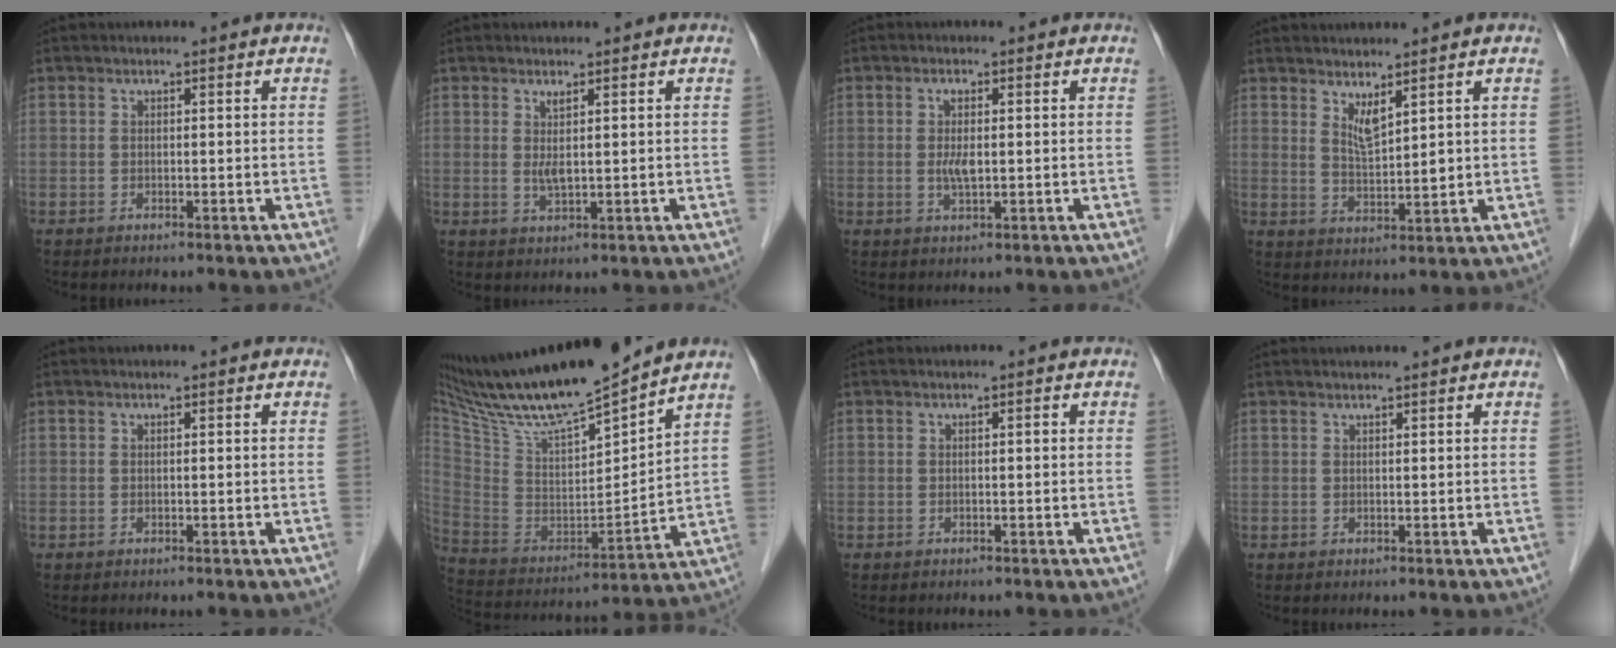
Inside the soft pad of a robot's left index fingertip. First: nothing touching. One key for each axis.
{"total": 2.1, "fx": 0.6, "fy": 0.1, "fz": 2.0, "tx": -0.044, "ty": -0.004, "tz": 0.016}
{"total": 2.6, "fx": -0.1, "fy": 0.7, "fz": 2.6, "tx": -0.055, "ty": -0.003, "tz": -0.001}
{"total": 3.3, "fx": 2.3, "fy": 0.3, "fz": 2.4, "tx": -0.049, "ty": -0.017, "tz": 0.050}
{"total": 0.0}
{"total": 21.5, "fx": 18.3, "fy": 1.7, "fz": 11.1, "tx": -0.202, "ty": -0.003, "tz": 0.330}
{"total": 0.0}
{"total": 1.5, "fx": 1.4, "fy": -0.2, "fz": 0.6, "tx": -0.007, "ty": 0.011, "tz": 0.027}